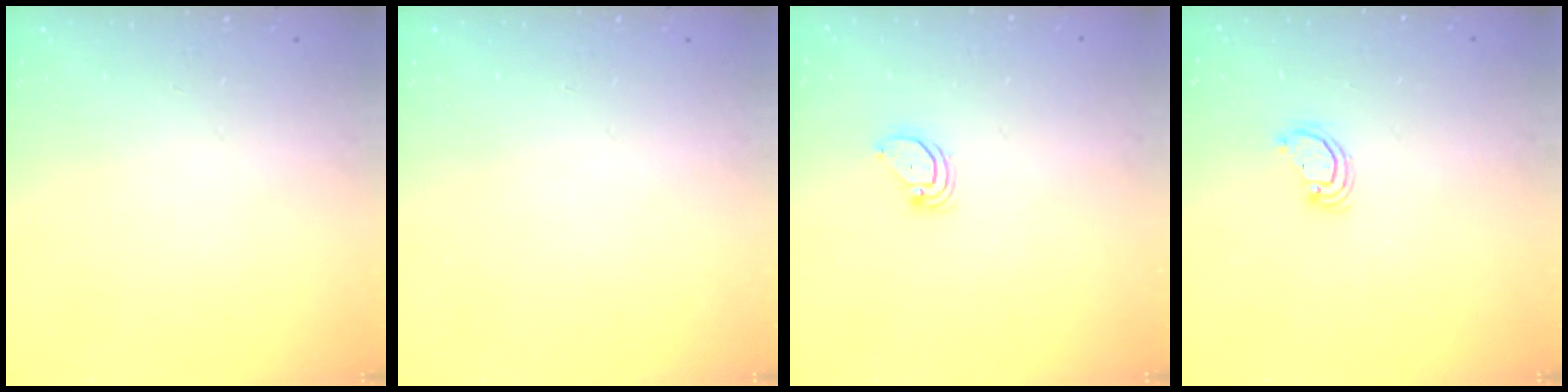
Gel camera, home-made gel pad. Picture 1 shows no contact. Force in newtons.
{"total": 0.0}
{"total": 2.0, "press": 2.0, "slide": 0.1}
{"total": 2.5, "press": 2.5, "slide": 0.2}